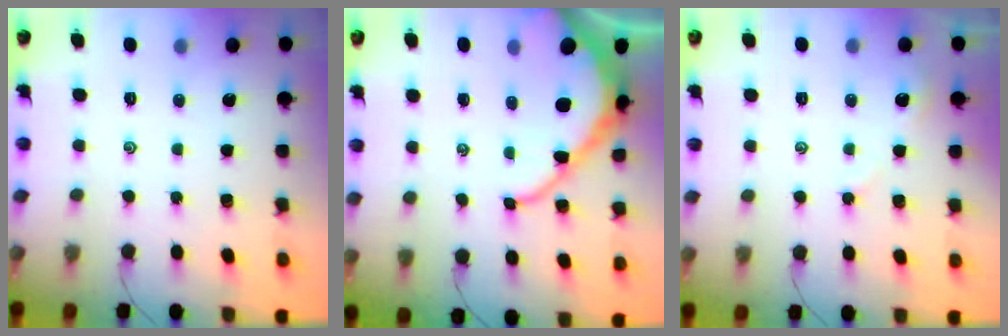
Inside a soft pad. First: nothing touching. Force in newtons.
{"total": 12.4, "press": 12.4, "slide": 1.1}
{"total": 2.8, "press": 2.8, "slide": 0.4}